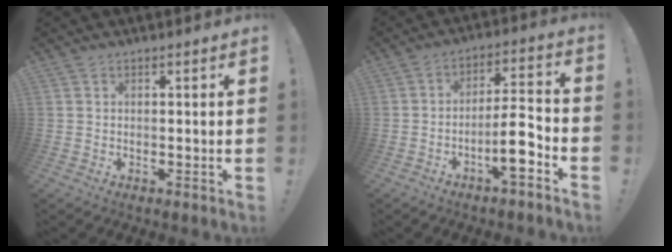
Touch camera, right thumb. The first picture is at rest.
{"total": 10.7, "force": [-4.9, 2.5, 9.1], "torque": [-0.142, 0.021, -0.088]}